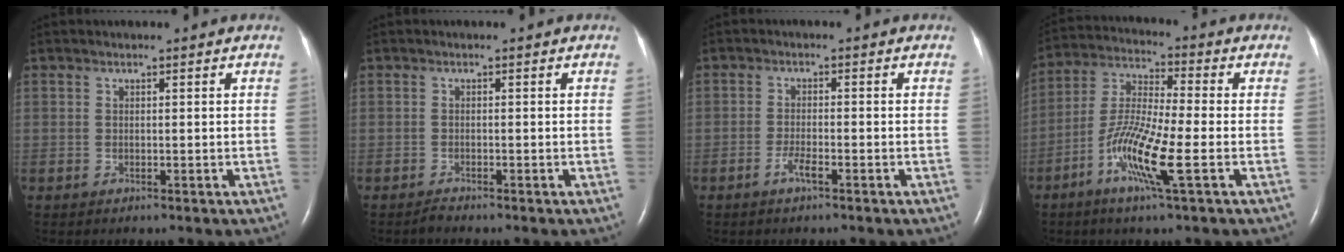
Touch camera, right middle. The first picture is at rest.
{"total": 0.7, "force": [-0.7, 0.0, 0.1], "torque": [-0.006, -0.003, -0.014]}
{"total": 2.3, "force": [-1.4, 0.2, 1.8], "torque": [-0.042, -0.001, -0.028]}
{"total": 11.1, "force": [-4.1, 0.5, 10.3], "torque": [-0.213, -0.008, -0.085]}